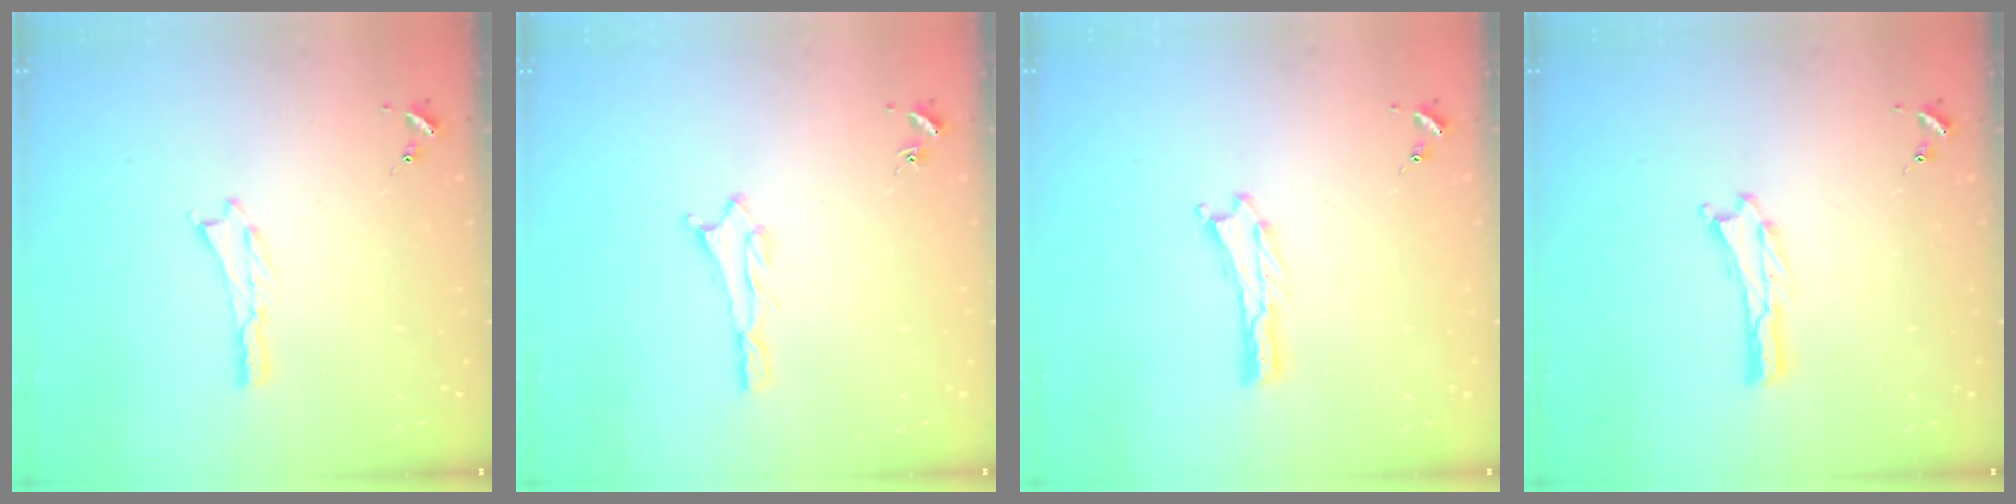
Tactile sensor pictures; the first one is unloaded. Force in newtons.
{"total": 1.1, "press": 1.1, "slide": 0.1}
{"total": 0.0}
{"total": 0.0}